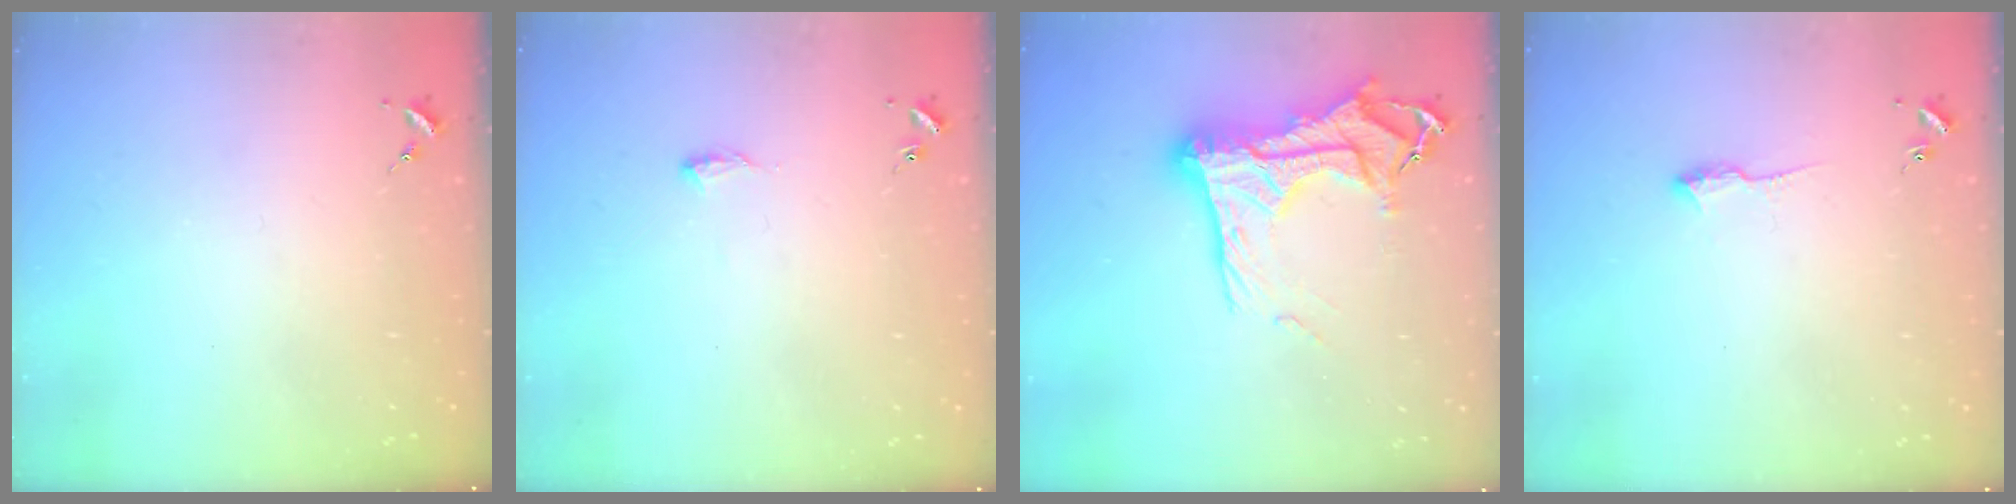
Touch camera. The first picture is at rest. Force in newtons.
{"total": 4.9, "press": 4.9, "slide": 0.8}
{"total": 21.2, "press": 21.1, "slide": 1.9}
{"total": 6.5, "press": 6.4, "slide": 0.9}